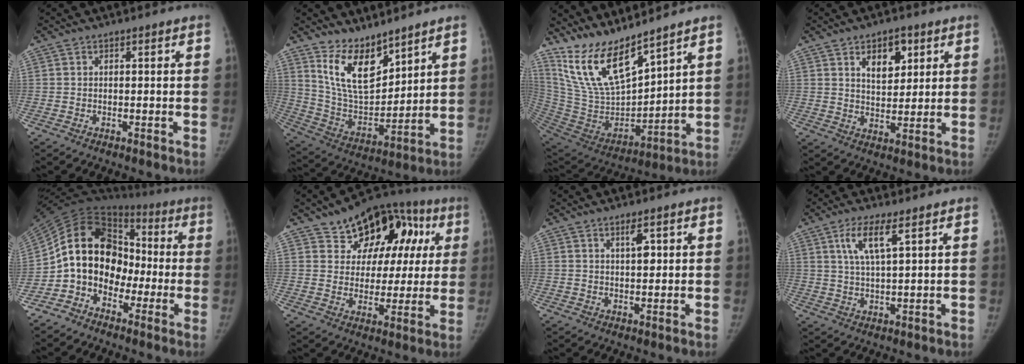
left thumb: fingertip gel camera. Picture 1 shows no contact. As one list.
[{"total": 13.0, "force": [9.2, 5.8, 7.2], "torque": [-0.098, -0.071, 0.193]}, {"total": 16.9, "force": [13.6, 4.0, 9.2], "torque": [-0.149, -0.080, 0.283]}, {"total": 7.8, "force": [3.6, 4.6, 5.2], "torque": [-0.052, -0.020, 0.058]}, {"total": 15.8, "force": [-4.0, 12.5, 8.9], "torque": [-0.131, 0.074, -0.082]}, {"total": 17.8, "force": [7.5, 12.4, 10.4], "torque": [-0.078, 0.016, 0.108]}, {"total": 2.9, "force": [1.2, 1.1, 2.4], "torque": [-0.035, -0.005, 0.020]}, {"total": 6.5, "force": [3.1, 1.4, 5.6], "torque": [-0.116, -0.012, 0.063]}]